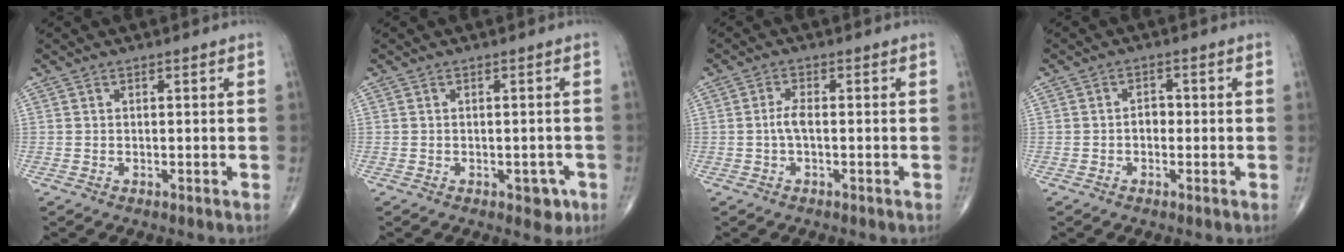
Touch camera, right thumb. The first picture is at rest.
{"total": 3.0, "force": [-1.4, 1.9, 2.0], "torque": [-0.003, 0.004, -0.014]}
{"total": 2.4, "force": [-0.4, 0.8, 2.2], "torque": [-0.050, 0.004, -0.009]}
{"total": 2.1, "force": [-0.5, 1.6, 1.3], "torque": [-0.006, 0.009, -0.013]}